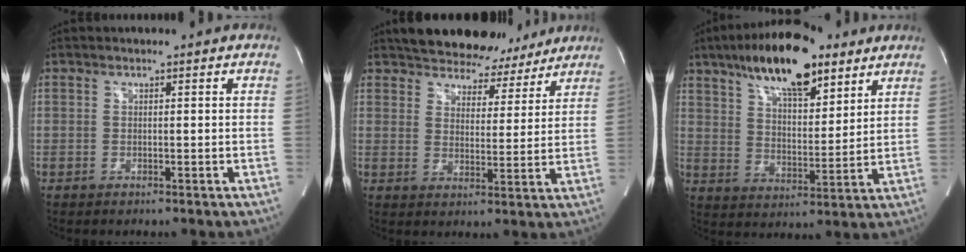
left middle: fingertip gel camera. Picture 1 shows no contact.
{"total": 13.4, "force": [11.8, 5.5, 3.1], "torque": [-0.028, -0.002, 0.152]}
{"total": 16.6, "force": [10.7, 5.8, 11.3], "torque": [-0.199, 0.021, 0.183]}